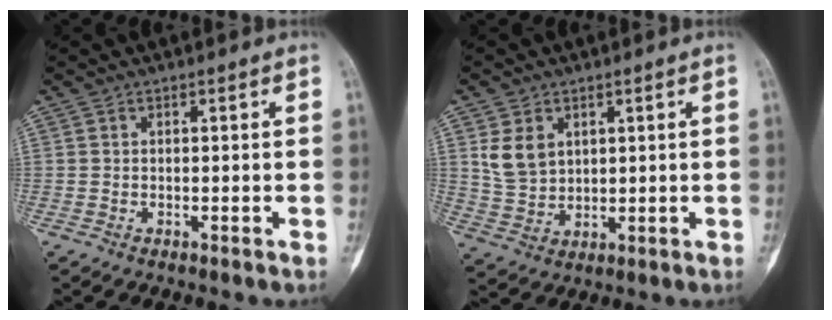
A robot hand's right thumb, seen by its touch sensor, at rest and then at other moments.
{"total": 6.8, "force": [2.4, 5.0, 3.8], "torque": [-0.057, -0.011, 0.060]}